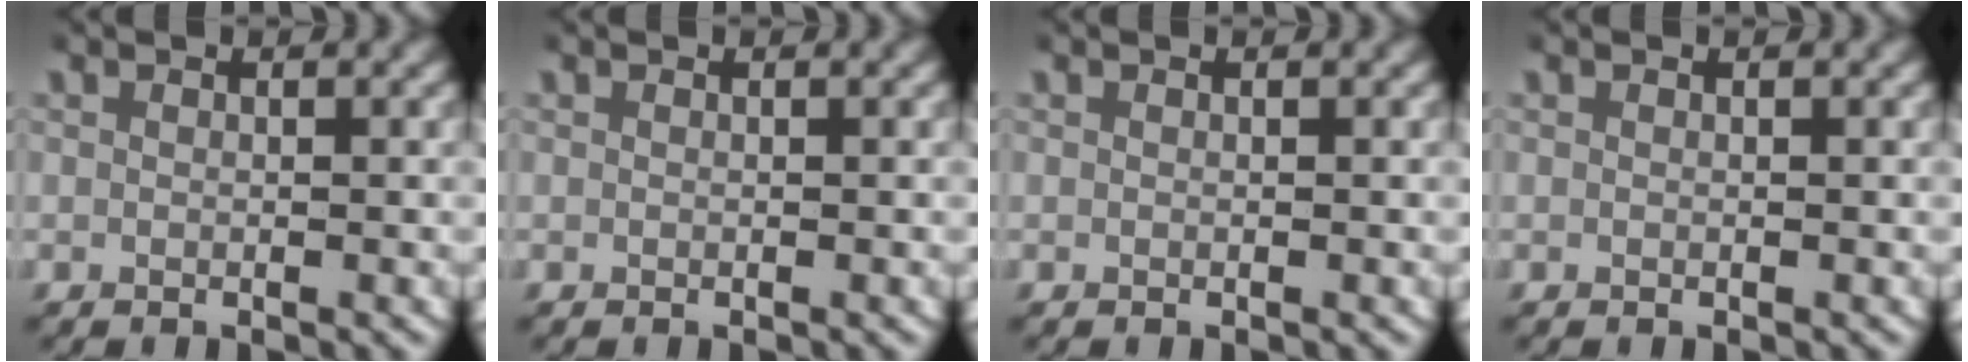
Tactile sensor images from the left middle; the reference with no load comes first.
{"total": 0.0}
{"total": 0.0}
{"total": 0.0}